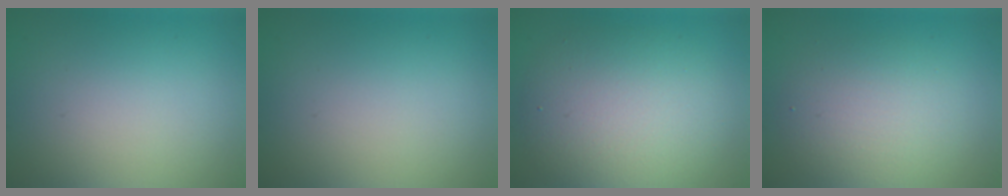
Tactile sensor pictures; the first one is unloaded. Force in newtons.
{"total": 0.0}
{"total": 6.3, "press": 6.3, "slide": 0.6}
{"total": 3.8, "press": 3.8, "slide": 0.3}